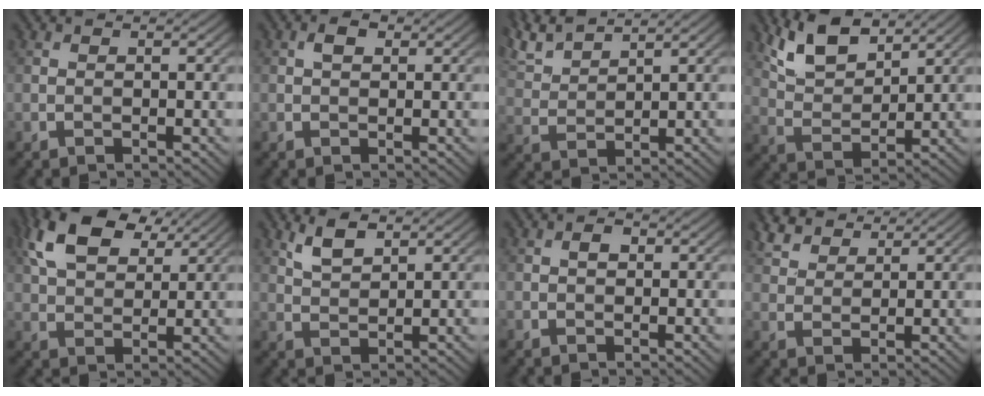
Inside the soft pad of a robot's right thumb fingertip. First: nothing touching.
{"total": 1.8, "force": [0.6, 1.1, 1.3], "torque": [-0.023, 0.005, 0.006]}
{"total": 6.0, "force": [5.3, 1.2, 2.7], "torque": [-0.077, 0.015, 0.112]}
{"total": 8.0, "force": [5.5, 3.3, 4.7], "torque": [-0.107, 0.000, 0.113]}
{"total": 11.2, "force": [5.9, 6.0, 7.5], "torque": [-0.173, 0.020, 0.117]}
{"total": 3.9, "force": [2.6, 1.5, 2.5], "torque": [-0.058, 0.000, 0.055]}
{"total": 1.3, "force": [0.2, 0.9, 0.9], "torque": [-0.015, 0.002, 0.000]}
{"total": 5.2, "force": [4.1, 2.2, 2.2], "torque": [-0.058, 0.011, 0.085]}